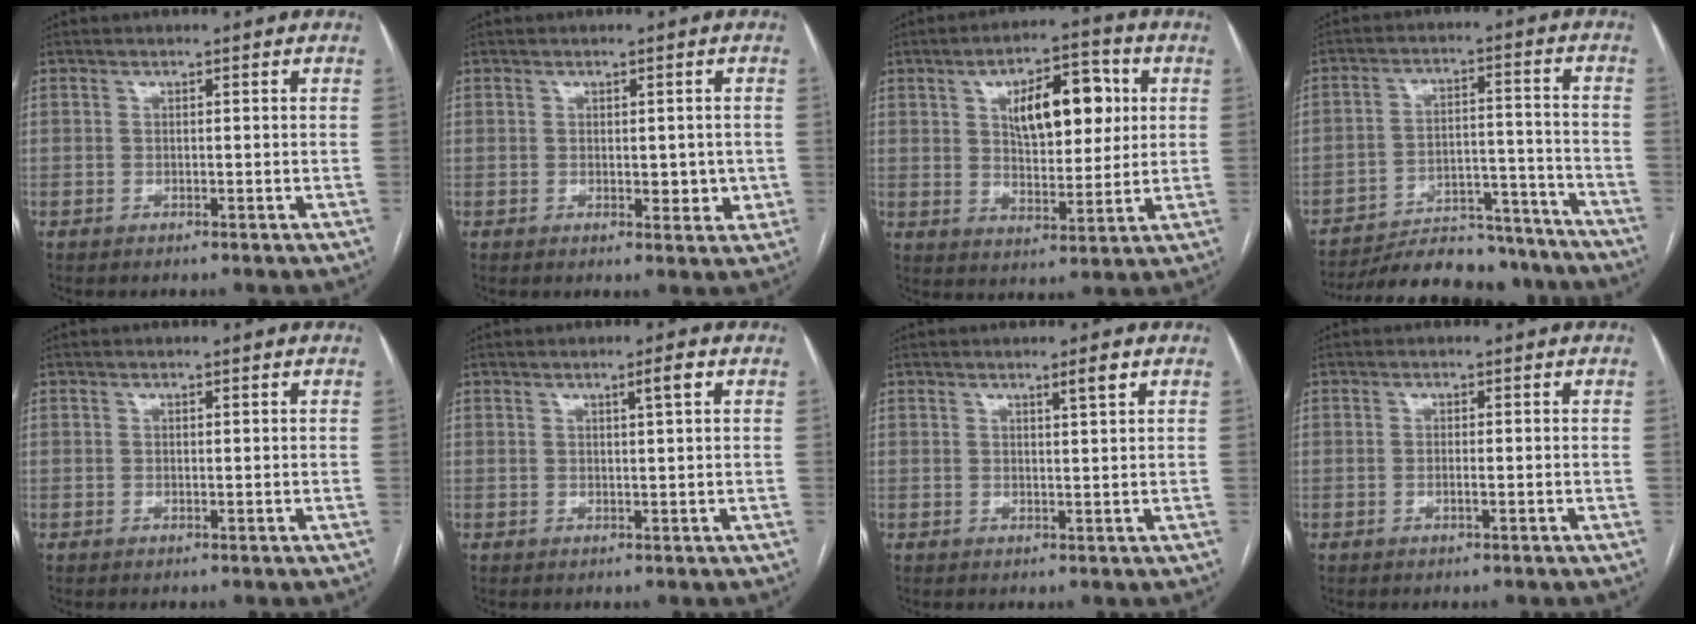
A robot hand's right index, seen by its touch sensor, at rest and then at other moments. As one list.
[{"total": 3.6, "force": [-0.2, 2.0, 2.9], "torque": [-0.032, 0.000, 0.003]}, {"total": 11.7, "force": [3.4, 5.0, 10.0], "torque": [-0.155, 0.018, 0.058]}, {"total": 20.5, "force": [-19.0, 5.3, 5.5], "torque": [-0.079, 0.013, -0.267]}, {"total": 0.0}, {"total": 2.0, "force": [0.9, -0.4, 1.7], "torque": [-0.028, -0.001, 0.014]}, {"total": 1.7, "force": [1.1, -0.4, 1.3], "torque": [-0.021, -0.003, 0.018]}, {"total": 0.9, "force": [-0.3, 0.1, 0.9], "torque": [-0.016, 0.000, -0.005]}]